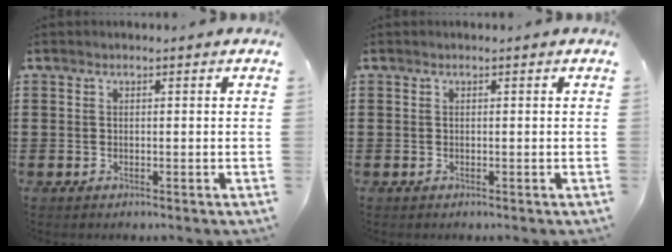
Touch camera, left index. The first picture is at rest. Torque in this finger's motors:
{"motor_torque": [0.00, -0.01, 0.00, 0.00]}